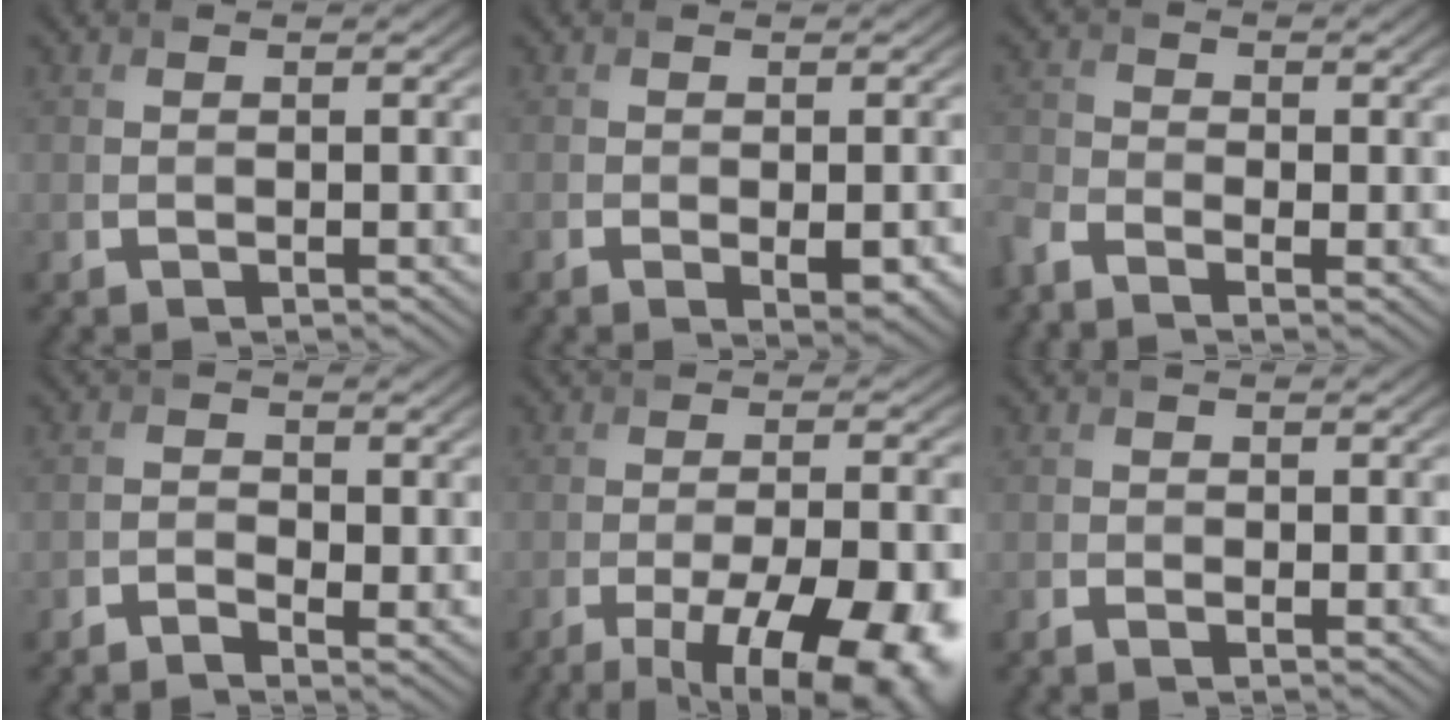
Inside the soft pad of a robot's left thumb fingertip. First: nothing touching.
{"total": 2.9, "force": [-1.2, 1.3, 2.2], "torque": [-0.042, -0.014, -0.014]}
{"total": 4.2, "force": [-2.7, 2.1, 2.4], "torque": [-0.064, -0.009, -0.069]}
{"total": 2.2, "force": [-1.2, 1.1, 1.4], "torque": [-0.030, -0.004, -0.024]}
{"total": 15.8, "force": [-9.1, 5.3, 11.8], "torque": [-0.152, -0.019, -0.114]}
{"total": 1.0, "force": [-0.4, 0.7, 0.6], "torque": [-0.018, -0.003, -0.005]}